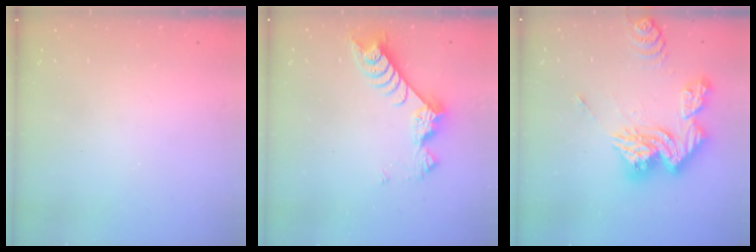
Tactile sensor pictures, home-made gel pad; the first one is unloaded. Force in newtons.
{"total": 9.0, "press": 9.0, "slide": 1.0}
{"total": 18.2, "press": 18.1, "slide": 1.9}